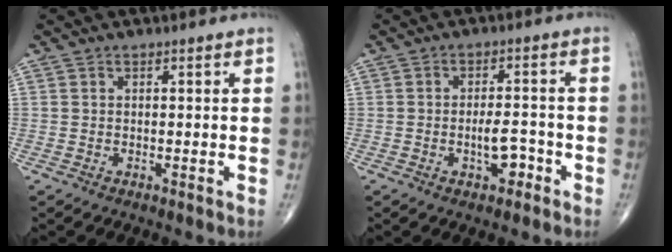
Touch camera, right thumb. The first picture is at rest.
{"total": 4.8, "force": [-2.0, 2.2, 3.8], "torque": [-0.053, 0.019, -0.029]}